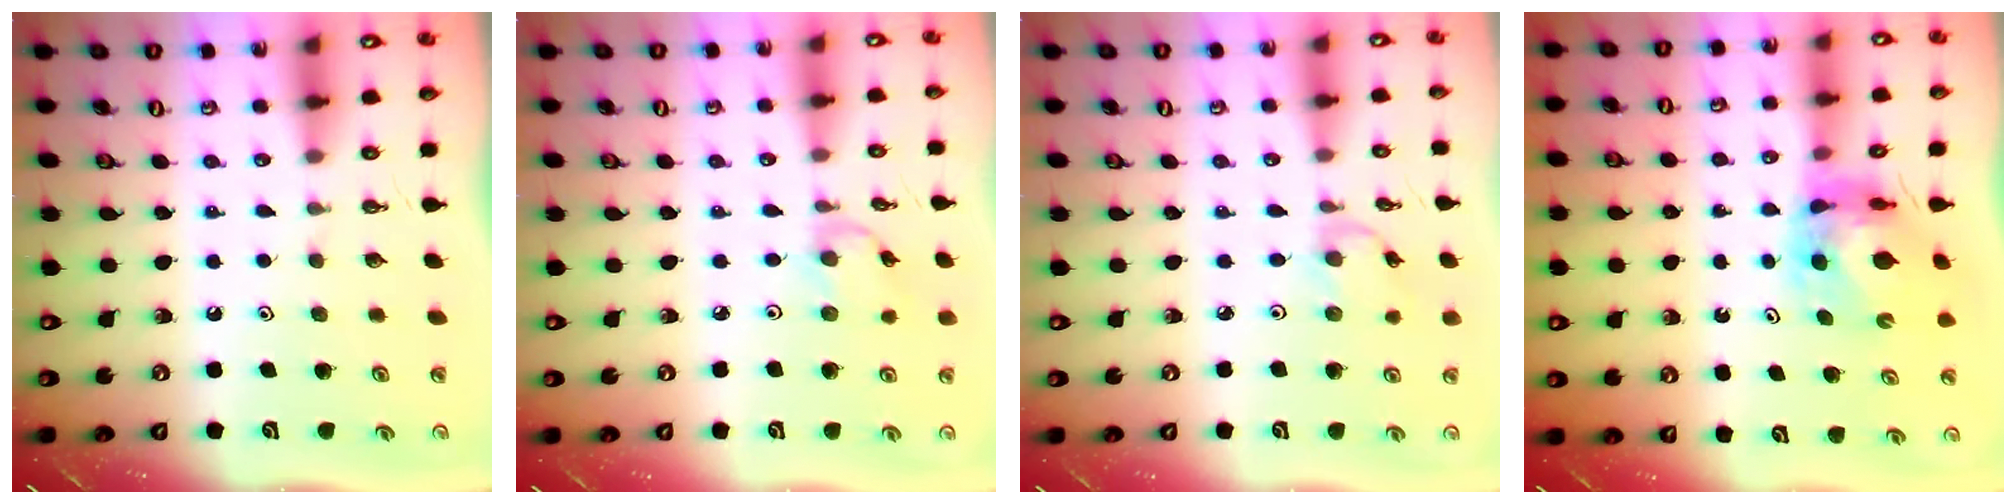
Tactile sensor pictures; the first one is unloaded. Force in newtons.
{"total": 2.9, "press": 2.9, "slide": 0.3}
{"total": 2.6, "press": 2.6, "slide": 0.3}
{"total": 9.5, "press": 9.5, "slide": 0.9}